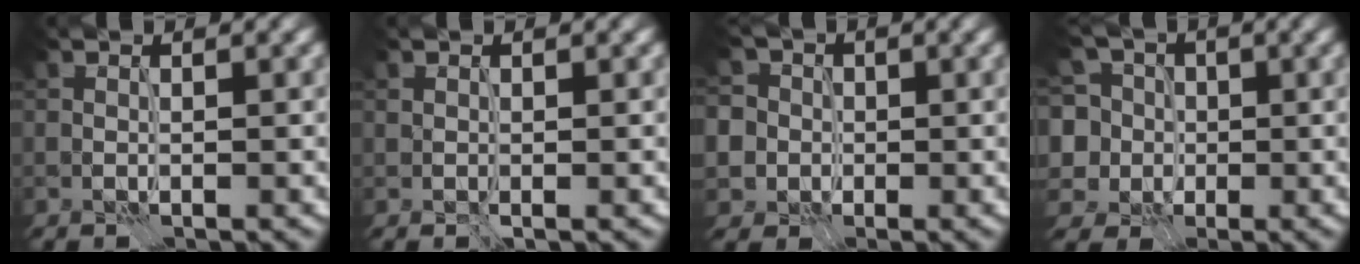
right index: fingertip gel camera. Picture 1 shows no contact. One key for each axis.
{"total": 0.0}
{"total": 7.7, "fx": 1.8, "fy": 7.0, "fz": 2.6, "tx": -0.053, "ty": 0.031, "tz": 0.003}
{"total": 9.4, "fx": 3.0, "fy": 8.0, "fz": 3.7, "tx": -0.080, "ty": 0.032, "tz": 0.023}